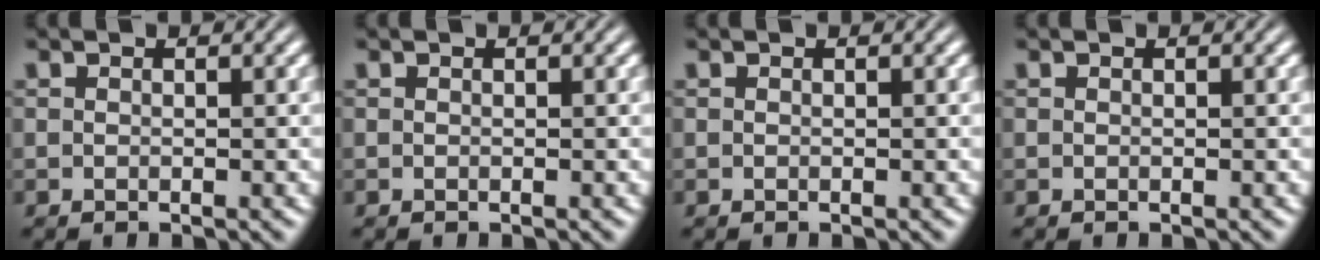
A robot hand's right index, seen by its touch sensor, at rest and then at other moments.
{"total": 0.0}
{"total": 0.0}
{"total": 0.0}